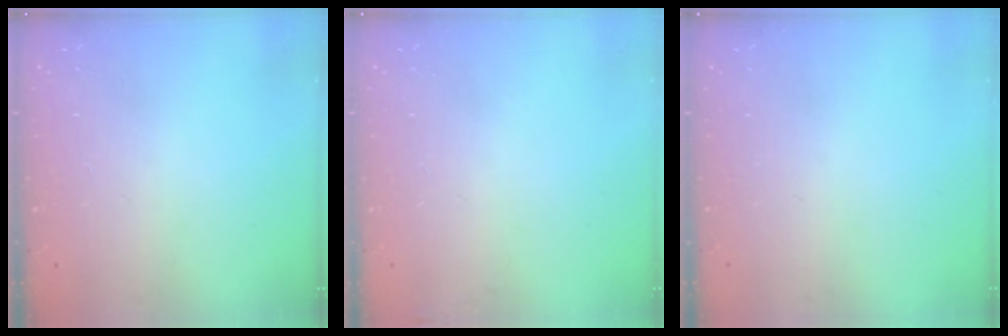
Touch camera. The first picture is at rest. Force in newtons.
{"total": 6.5, "press": 3.9, "slide": 5.2}
{"total": 0.0}